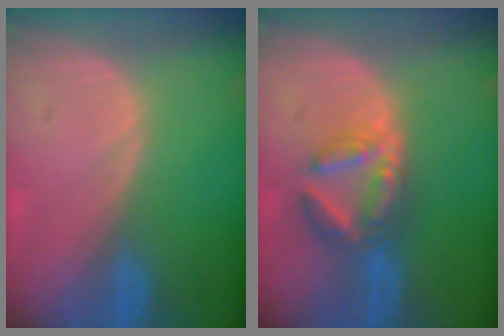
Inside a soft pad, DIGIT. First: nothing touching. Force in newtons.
{"total": 6.9, "press": 6.0, "slide": 3.3}